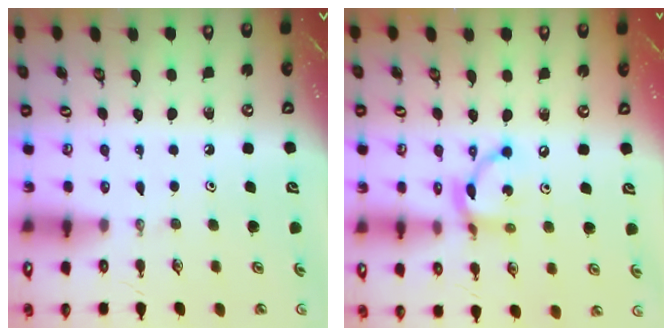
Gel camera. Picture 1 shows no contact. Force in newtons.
{"total": 10.6, "press": 10.6, "slide": 0.7}